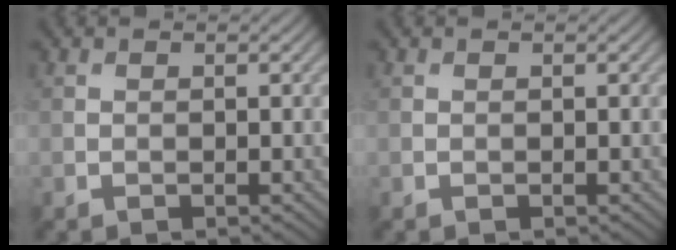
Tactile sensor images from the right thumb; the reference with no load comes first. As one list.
[{"total": 0.0}]